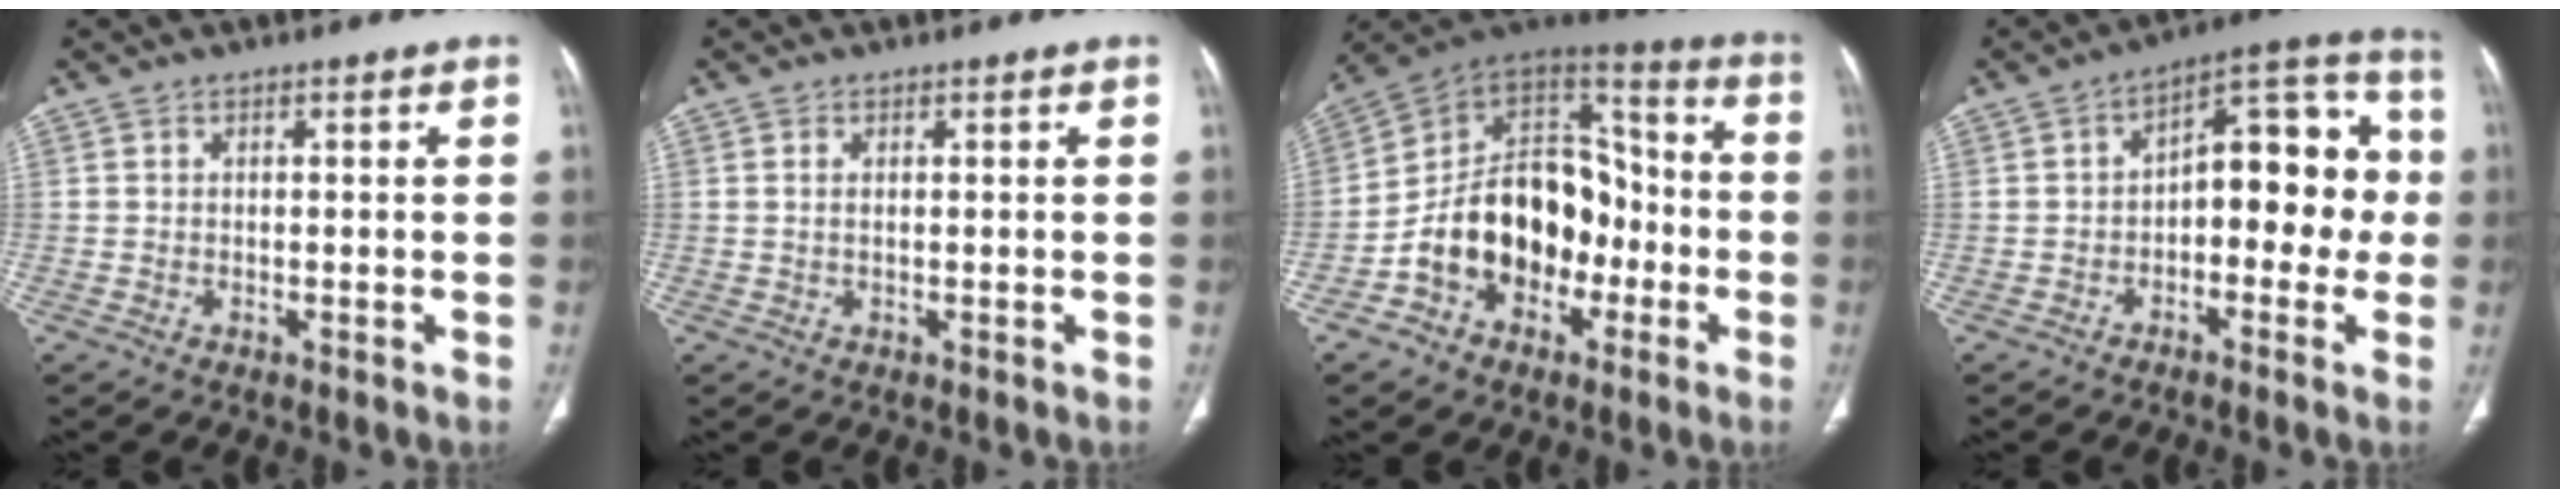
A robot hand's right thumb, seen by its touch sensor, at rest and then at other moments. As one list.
[{"total": 0.9, "force": [0.3, 0.3, 0.8], "torque": [-0.024, 0.004, 0.009]}, {"total": 19.6, "force": [-5.4, 14.2, 12.4], "torque": [-0.154, 0.073, -0.088]}, {"total": 13.0, "force": [-1.4, 7.5, 10.5], "torque": [-0.087, 0.053, -0.032]}]